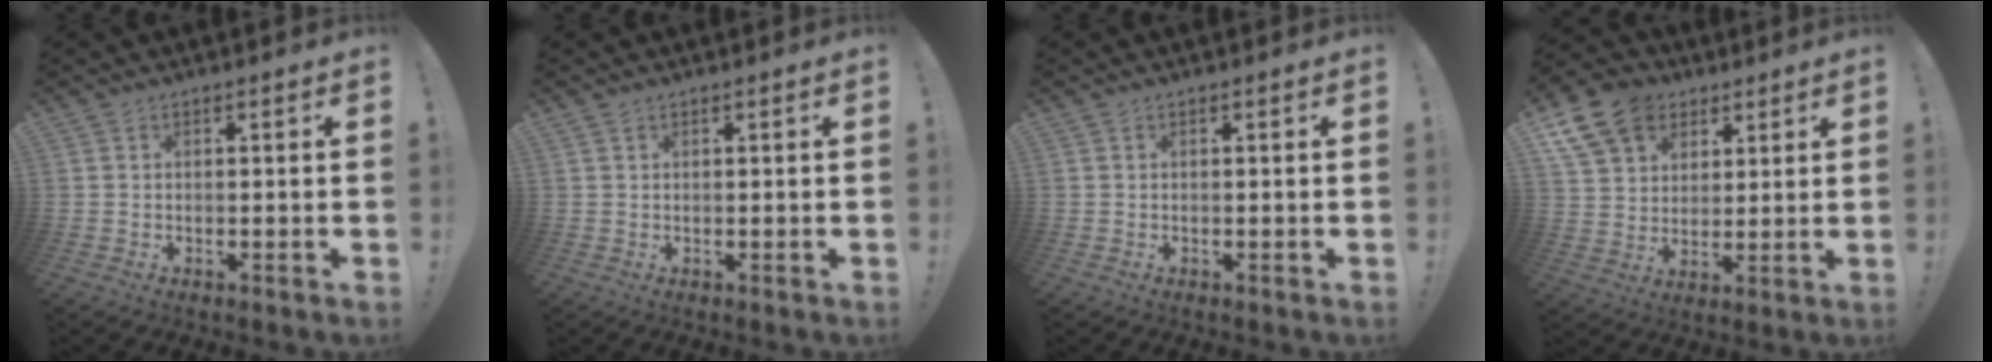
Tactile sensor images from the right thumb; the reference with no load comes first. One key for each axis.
{"total": 0.6, "fx": 0.5, "fy": 0.3, "fz": 0.3, "tx": -0.002, "ty": -0.001, "tz": 0.008}
{"total": 0.0}
{"total": 14.5, "fx": 7.6, "fy": 10.7, "fz": 6.1, "tx": -0.097, "ty": -0.038, "tz": 0.150}